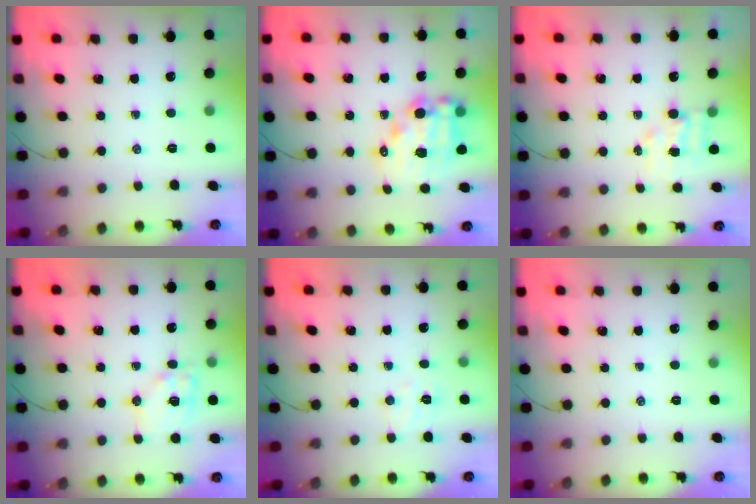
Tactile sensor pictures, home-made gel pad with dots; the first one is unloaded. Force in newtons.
{"total": 13.2, "press": 12.8, "slide": 3.2}
{"total": 4.7, "press": 4.6, "slide": 0.9}
{"total": 10.5, "press": 10.4, "slide": 1.4}
{"total": 4.8, "press": 4.6, "slide": 1.1}
{"total": 0.0}